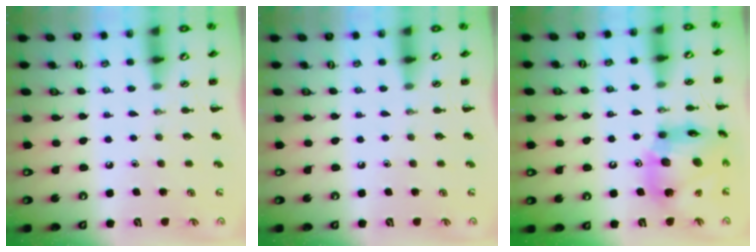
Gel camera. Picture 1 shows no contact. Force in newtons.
{"total": 0.0}
{"total": 18.3, "press": 18.0, "slide": 3.6}